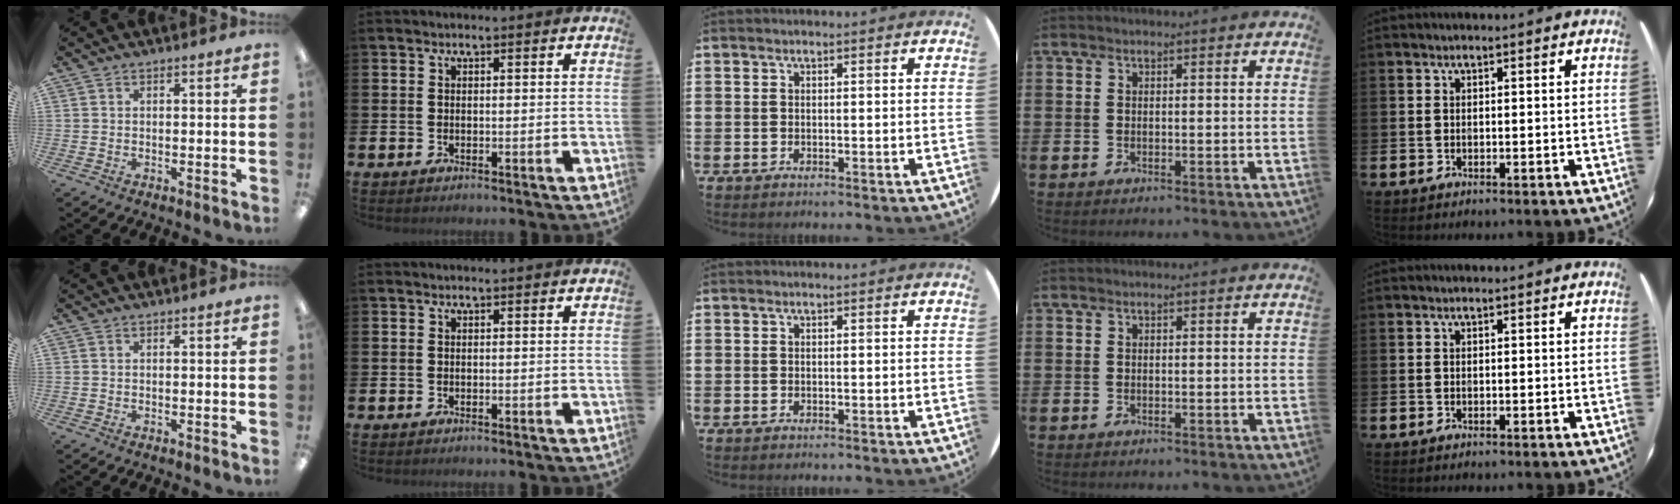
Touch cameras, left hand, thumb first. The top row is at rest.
{}